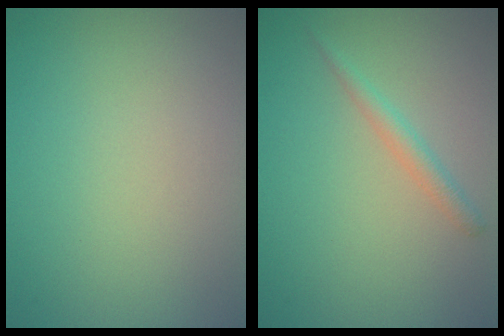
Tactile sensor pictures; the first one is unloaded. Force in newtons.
{"total": 1.4, "press": 1.4, "slide": 0.1}